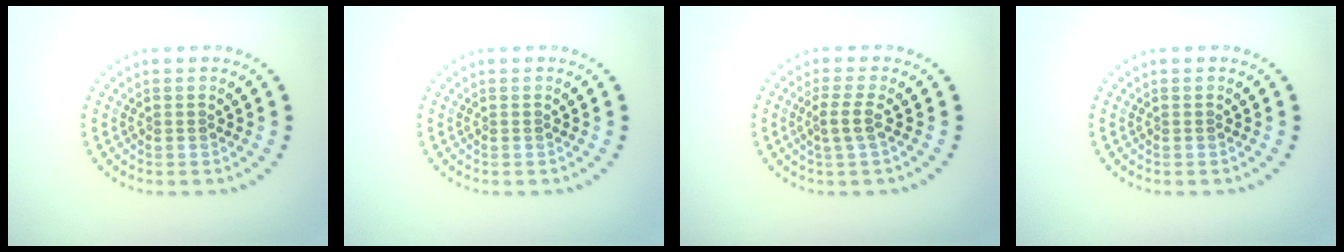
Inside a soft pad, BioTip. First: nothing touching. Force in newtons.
{"total": 0.0}
{"total": 1.7, "press": 1.3, "slide": 1.1}
{"total": 0.0}